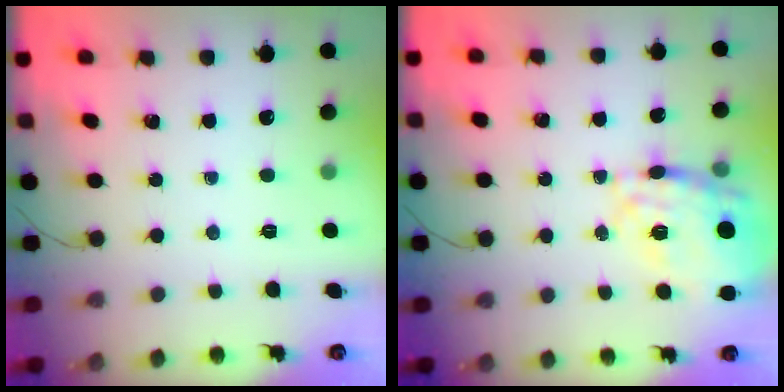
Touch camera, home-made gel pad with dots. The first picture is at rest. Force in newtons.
{"total": 25.3, "press": 25.1, "slide": 3.0}